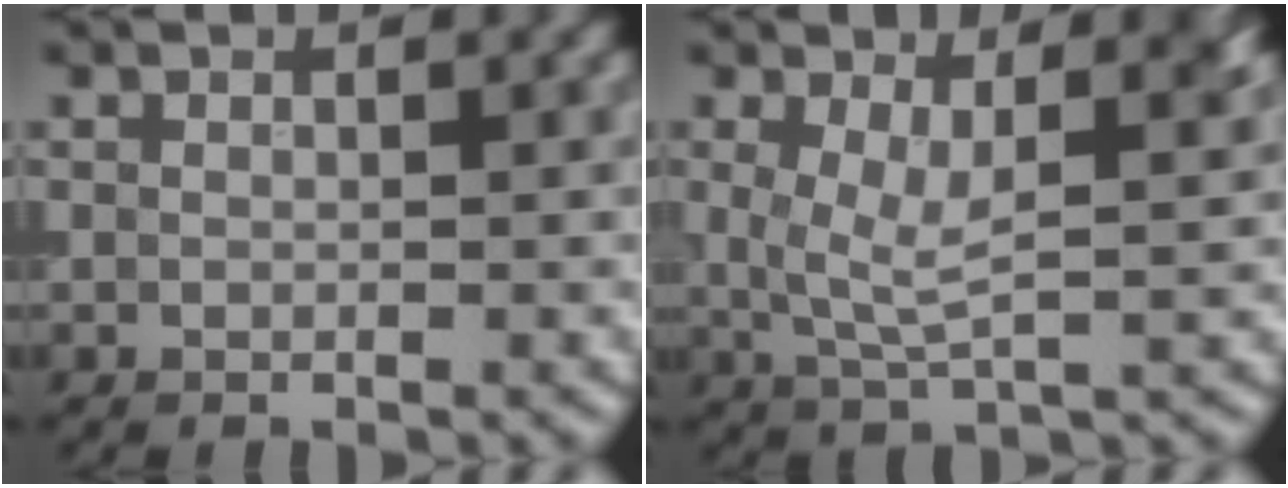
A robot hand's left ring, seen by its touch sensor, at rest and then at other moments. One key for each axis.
{"total": 4.4, "fx": 1.0, "fy": 1.5, "fz": 4.0, "tx": -0.083, "ty": -0.005, "tz": 0.018}